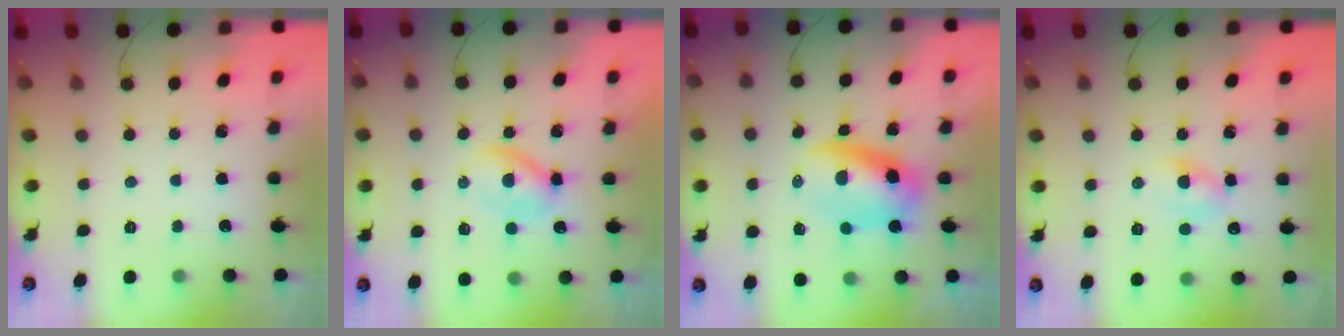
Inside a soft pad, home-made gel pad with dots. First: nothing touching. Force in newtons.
{"total": 2.8, "press": 2.8, "slide": 0.5}
{"total": 7.6, "press": 7.3, "slide": 2.1}
{"total": 3.2, "press": 2.9, "slide": 1.3}